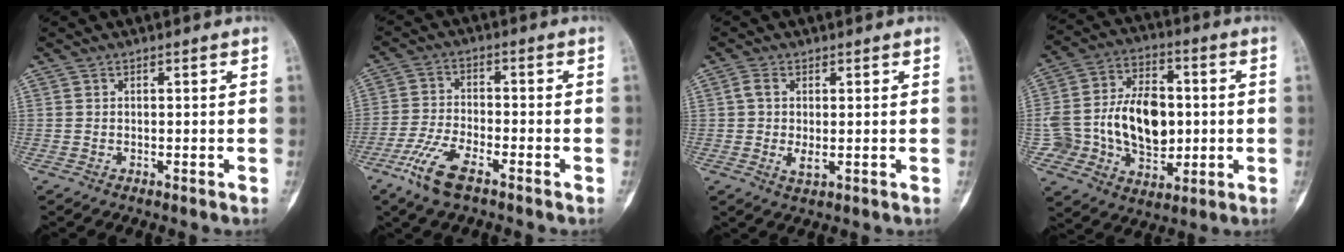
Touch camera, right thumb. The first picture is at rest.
{"total": 8.5, "force": [-5.3, 3.0, 5.9], "torque": [-0.137, 0.014, -0.104]}
{"total": 3.9, "force": [0.1, 1.9, 3.4], "torque": [-0.071, -0.002, 0.002]}
{"total": 18.8, "force": [-0.8, 12.9, 13.6], "torque": [-0.205, 0.022, -0.002]}